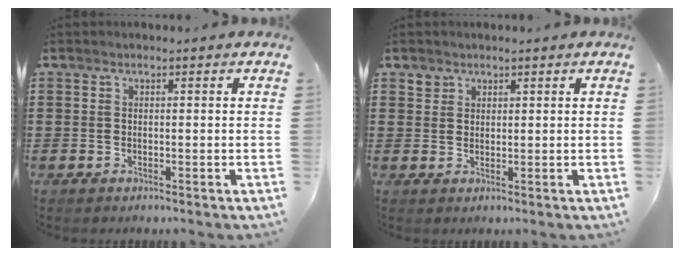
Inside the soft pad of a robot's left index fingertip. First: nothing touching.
{"total": 1.7, "force": [1.3, 1.1, -0.1], "torque": [-0.003, 0.003, 0.026]}